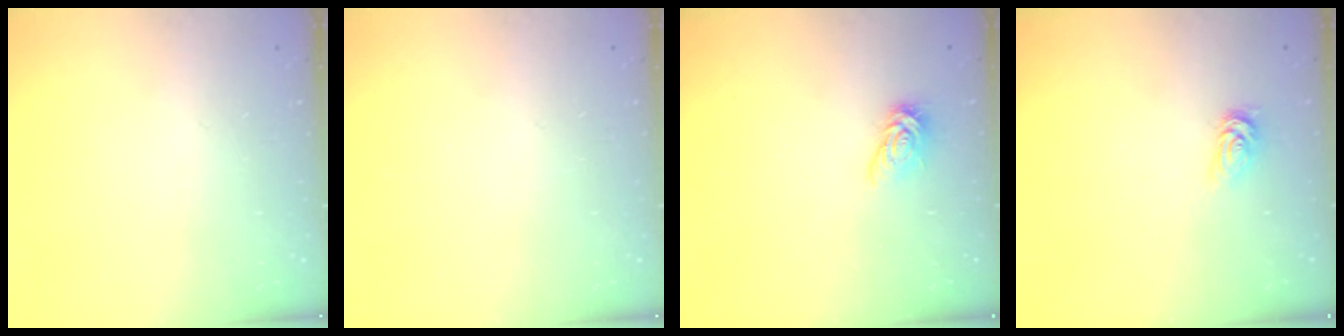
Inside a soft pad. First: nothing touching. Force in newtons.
{"total": 0.0}
{"total": 6.4, "press": 6.4, "slide": 0.7}
{"total": 2.6, "press": 2.6, "slide": 0.4}